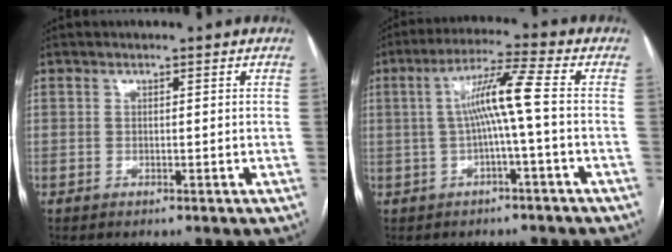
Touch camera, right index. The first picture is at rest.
{"total": 7.4, "force": [-0.1, -0.8, 7.4], "torque": [-0.134, 0.020, -0.001]}